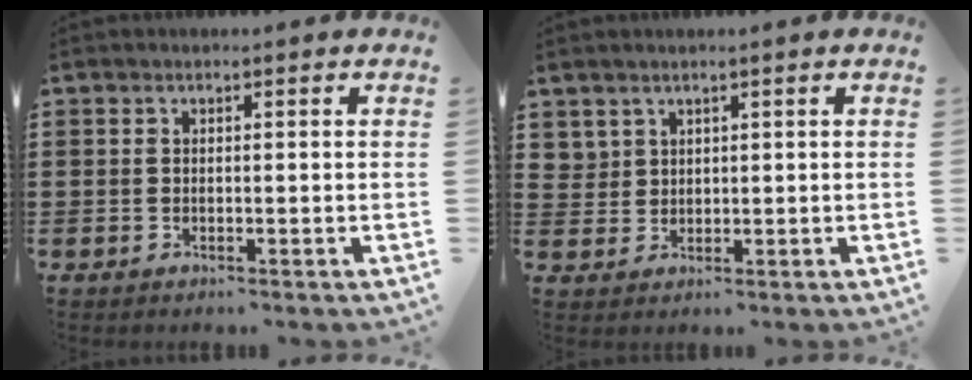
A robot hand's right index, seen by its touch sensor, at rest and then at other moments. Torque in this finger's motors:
{"motor_torque": [-0.80, 1.33, 0.00, -0.01]}